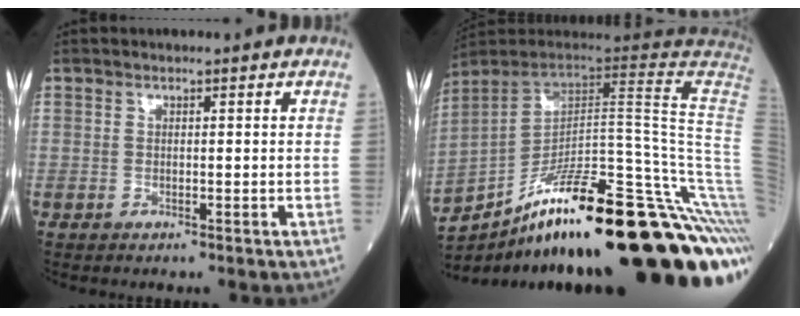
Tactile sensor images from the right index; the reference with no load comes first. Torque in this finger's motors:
{"motor_torque": [1.06, -1.08, 1.05, 0.21]}